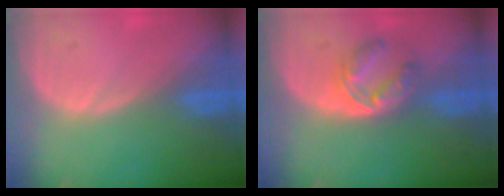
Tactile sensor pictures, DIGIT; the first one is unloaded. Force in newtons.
{"total": 5.6, "press": 5.4, "slide": 1.4}